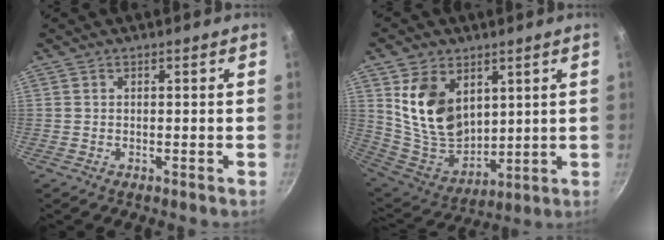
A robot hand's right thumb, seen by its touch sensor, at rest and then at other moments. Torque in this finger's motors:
{"motor_torque": [0.80, 2.99, 1.59, -0.20, 0.12]}